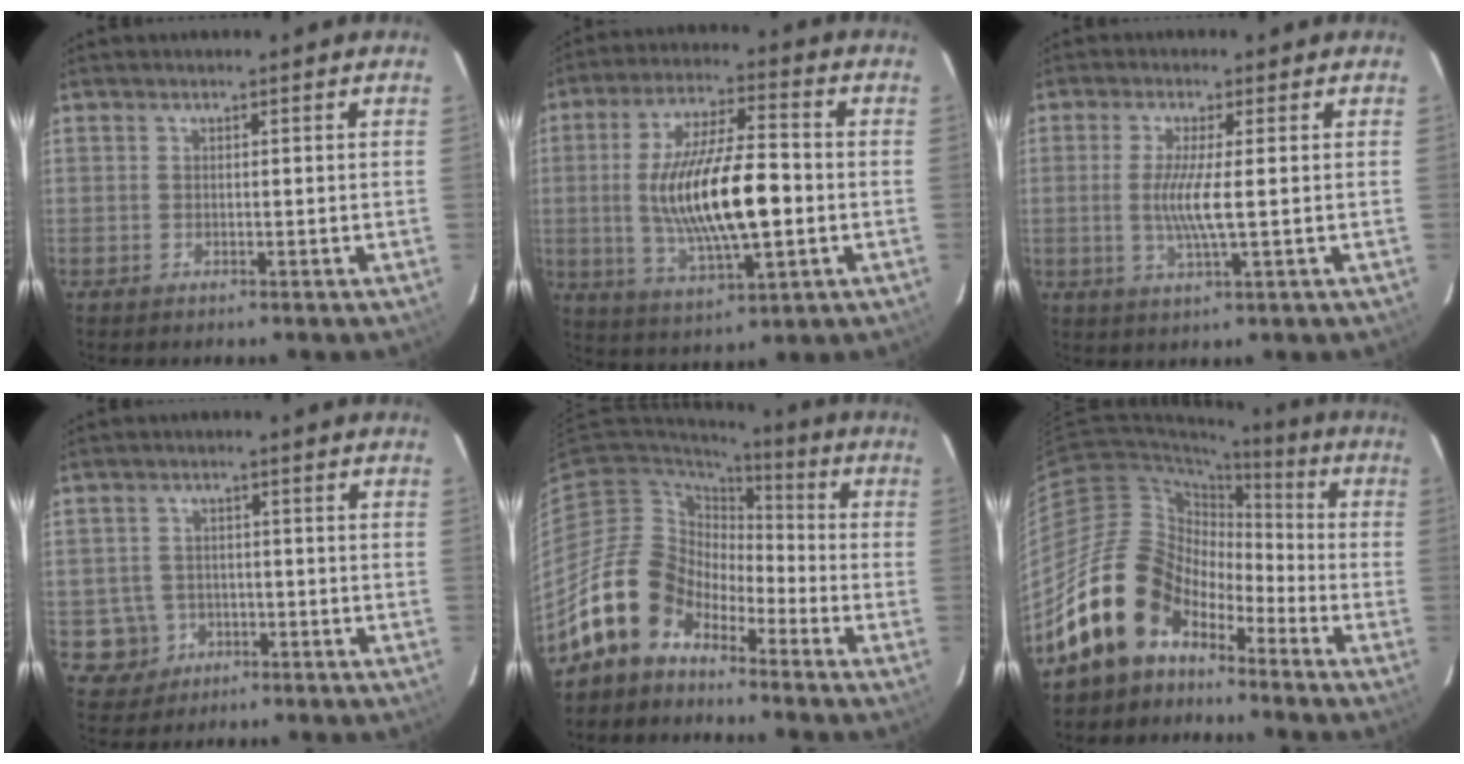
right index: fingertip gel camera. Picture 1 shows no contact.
{"total": 17.5, "force": [-1.7, 5.5, 16.5], "torque": [-0.311, -0.006, -0.022]}
{"total": 5.6, "force": [-0.1, -0.1, 5.6], "torque": [-0.114, -0.010, -0.005]}
{"total": 5.7, "force": [-1.7, 5.4, 0.5], "torque": [-0.026, 0.019, -0.017]}
{"total": 13.4, "force": [-9.8, 8.3, 3.6], "torque": [-0.082, 0.025, -0.181]}
{"total": 17.3, "force": [-11.2, 10.9, 7.2], "torque": [-0.149, 0.022, -0.179]}